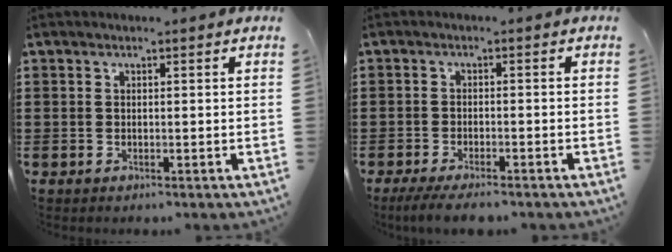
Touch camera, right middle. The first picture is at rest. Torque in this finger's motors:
{"motor_torque": [1.45, 0.68, 0.17, 0.07]}